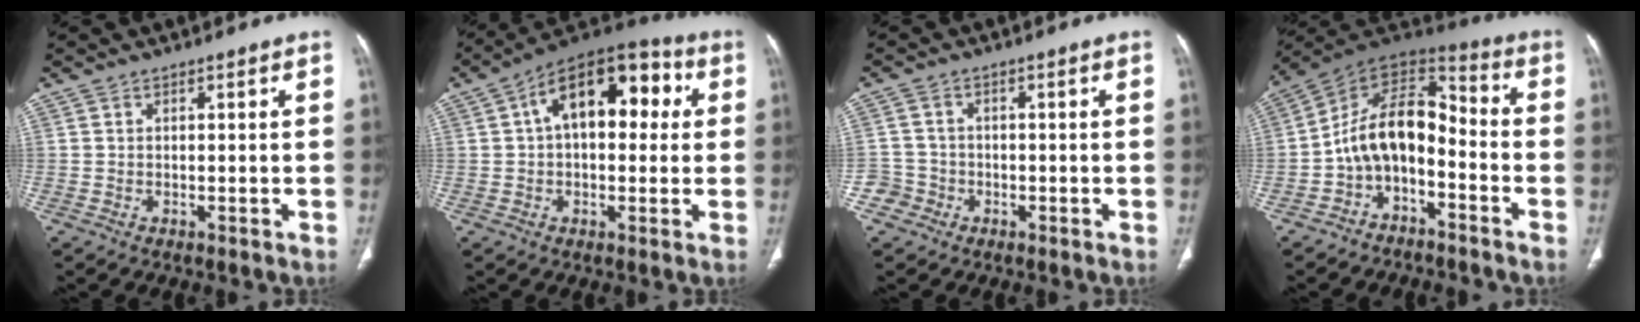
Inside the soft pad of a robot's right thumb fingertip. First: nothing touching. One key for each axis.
{"total": 17.0, "fx": 3.6, "fy": 9.6, "fz": 13.6, "tx": -0.167, "ty": 0.040, "tz": 0.045}
{"total": 3.4, "fx": -1.6, "fy": 3.0, "fz": -0.4, "tx": 0.021, "ty": 0.019, "tz": -0.036}
{"total": 12.9, "fx": -4.1, "fy": 7.9, "fz": 9.2, "tx": -0.139, "ty": 0.092, "tz": -0.081}